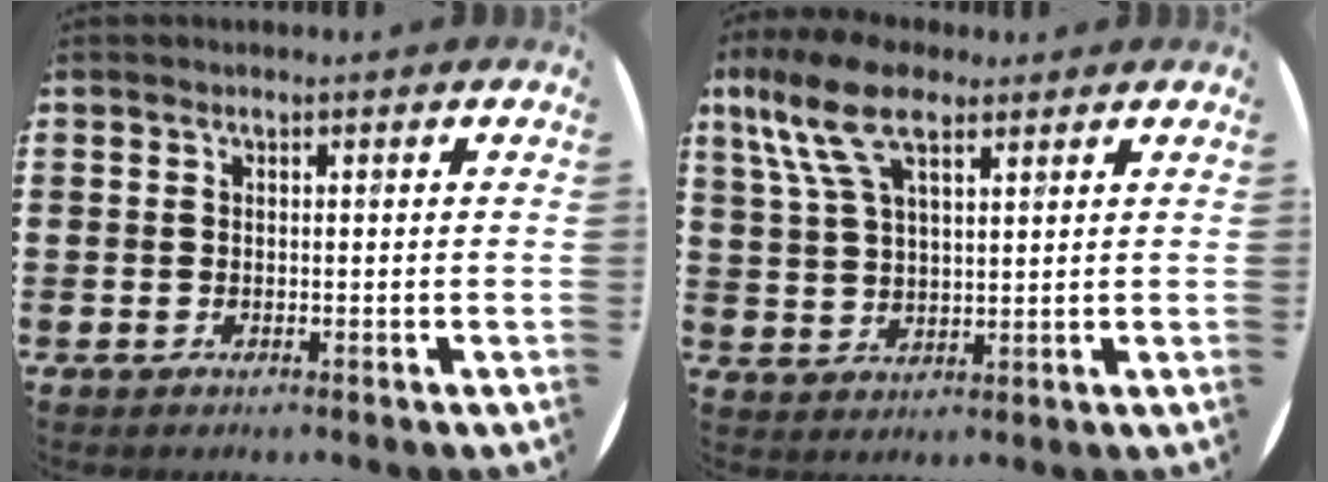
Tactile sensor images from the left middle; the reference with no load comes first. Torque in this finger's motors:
{"motor_torque": [0.26, 0.06, 0.97, 0.21]}